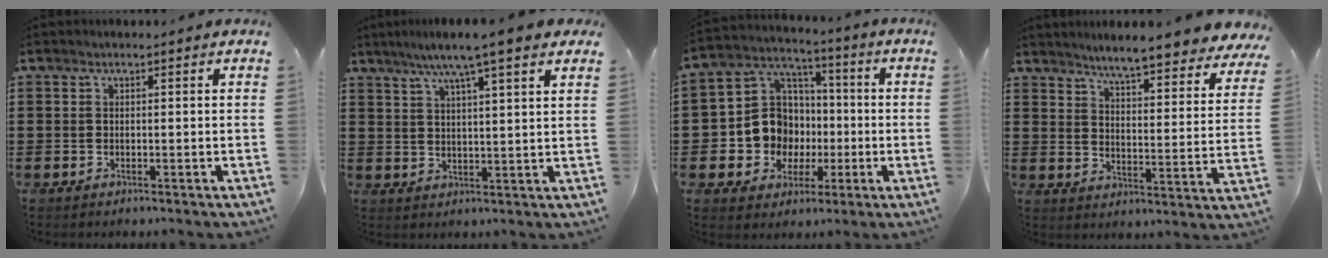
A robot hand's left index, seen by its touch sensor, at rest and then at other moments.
{"total": 6.8, "force": [5.2, 0.0, 4.5], "torque": [-0.100, -0.007, 0.088]}
{"total": 10.6, "force": [-1.1, 10.0, 3.3], "torque": [-0.110, 0.003, -0.017]}
{"total": 5.7, "force": [5.4, -0.7, 1.6], "torque": [-0.050, -0.046, 0.087]}